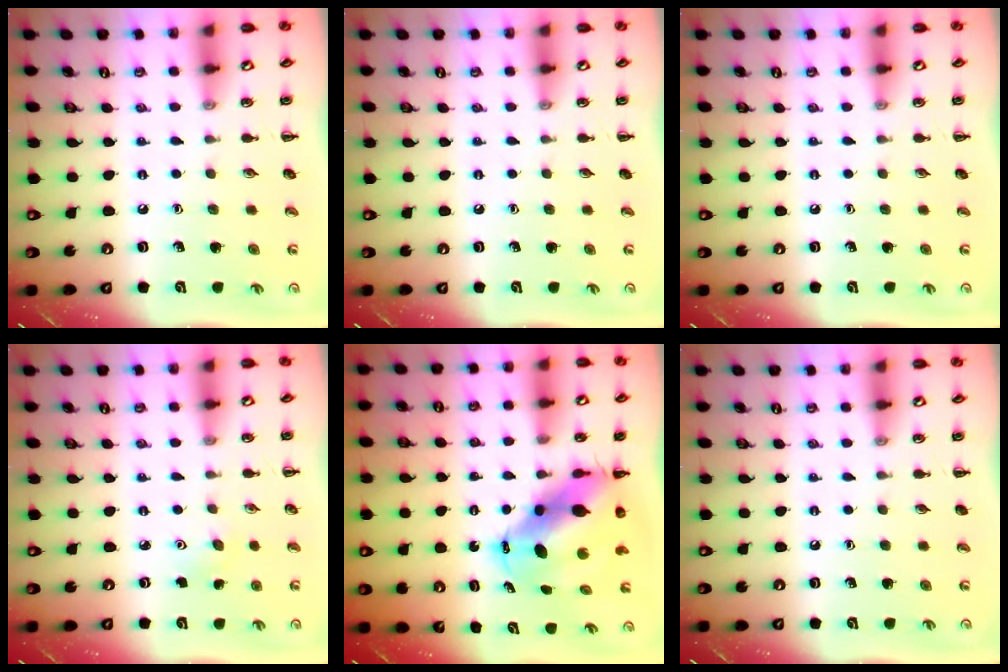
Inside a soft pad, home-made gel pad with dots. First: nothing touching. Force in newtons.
{"total": 0.0}
{"total": 0.0}
{"total": 3.2, "press": 3.1, "slide": 0.8}
{"total": 10.5, "press": 10.1, "slide": 2.8}
{"total": 0.0}